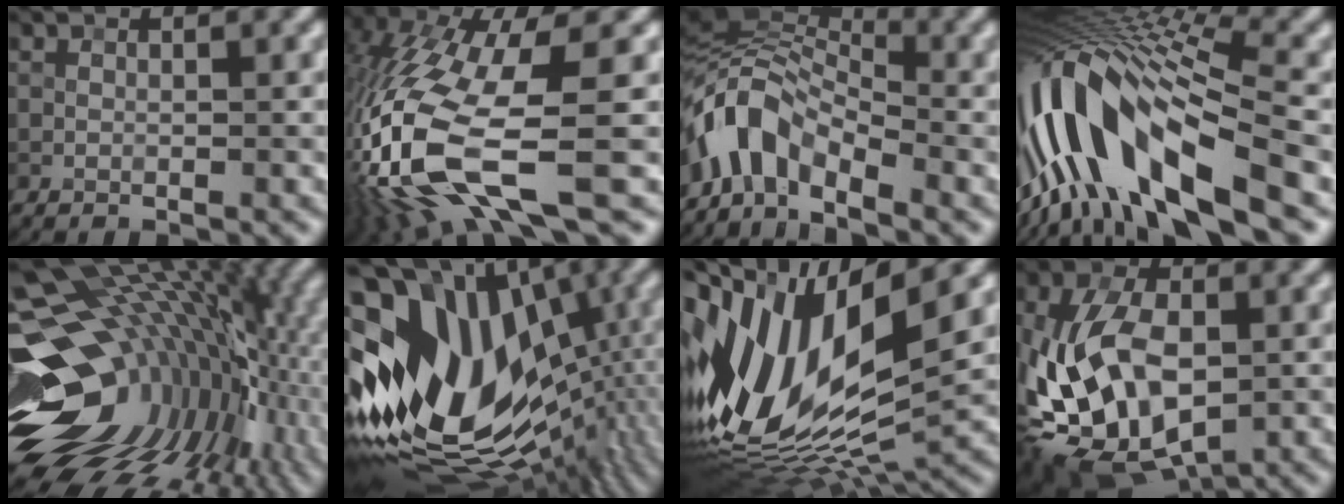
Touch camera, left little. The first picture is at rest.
{"total": 14.5, "force": [-5.1, 4.9, 12.7], "torque": [-0.305, -0.048, -0.089]}
{"total": 6.4, "force": [-4.0, 3.0, 4.0], "torque": [-0.077, 0.010, -0.094]}
{"total": 14.4, "force": [-4.1, 4.7, 13.0], "torque": [-0.253, 0.026, -0.075]}
{"total": 18.0, "force": [0.8, 12.0, 13.3], "torque": [-0.221, -0.030, 0.040]}
{"total": 18.0, "force": [0.9, 12.1, 13.3], "torque": [-0.236, -0.032, 0.054]}
{"total": 15.1, "force": [0.7, 7.4, 13.1], "torque": [-0.281, 0.002, 0.009]}
{"total": 13.6, "force": [-3.2, 8.0, 10.5], "torque": [-0.217, -0.012, -0.059]}